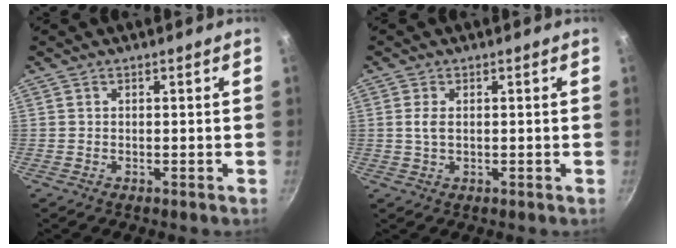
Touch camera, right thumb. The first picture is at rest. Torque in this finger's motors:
{"motor_torque": [-0.47, 0.31, 0.08, -0.50, -0.04]}